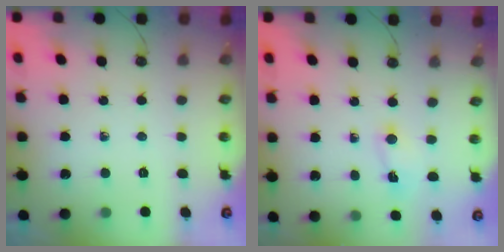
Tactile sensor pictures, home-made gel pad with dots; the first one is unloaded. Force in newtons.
{"total": 1.6, "press": 1.3, "slide": 0.9}